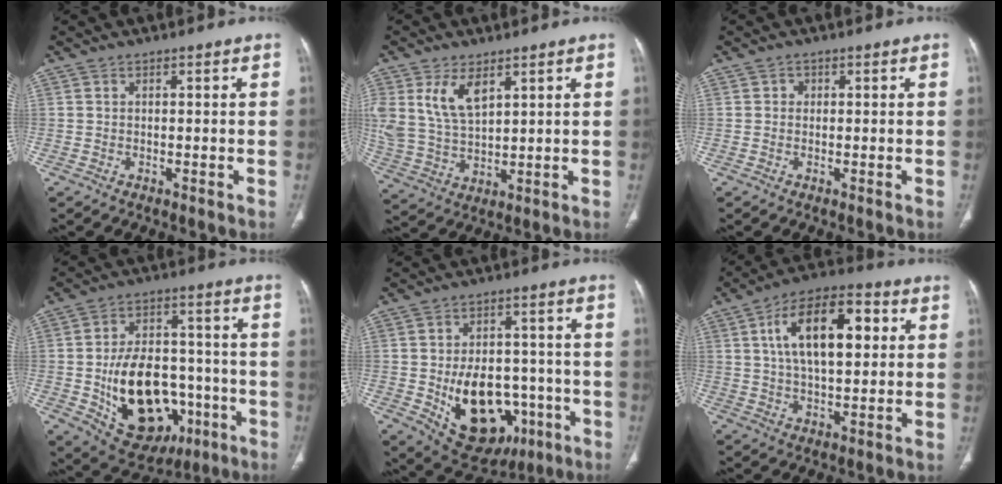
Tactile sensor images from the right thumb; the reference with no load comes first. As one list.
[{"total": 10.1, "force": [4.8, 5.4, 7.1], "torque": [-0.138, -0.015, 0.107]}, {"total": 1.0, "force": [0.1, 0.9, 0.3], "torque": [0.002, 0.003, 0.000]}, {"total": 21.9, "force": [-5.8, 14.2, 15.6], "torque": [-0.214, 0.030, -0.063]}, {"total": 18.4, "force": [-5.3, 12.2, 12.8], "torque": [-0.156, 0.021, -0.054]}, {"total": 16.5, "force": [4.3, 8.0, 13.8], "torque": [-0.213, 0.011, 0.068]}]